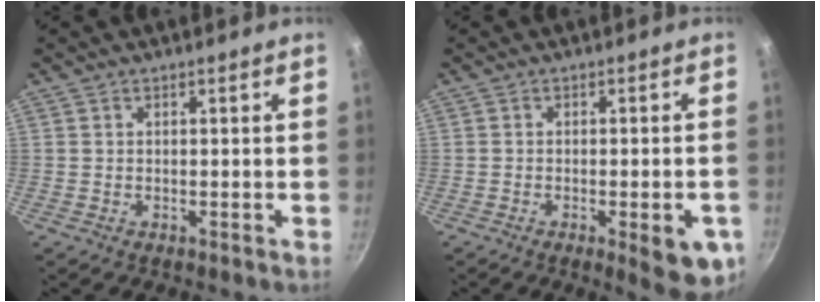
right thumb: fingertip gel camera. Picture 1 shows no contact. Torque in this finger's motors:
{"motor_torque": [1.39, 0.94, 0.96, 0.13, 0.16]}